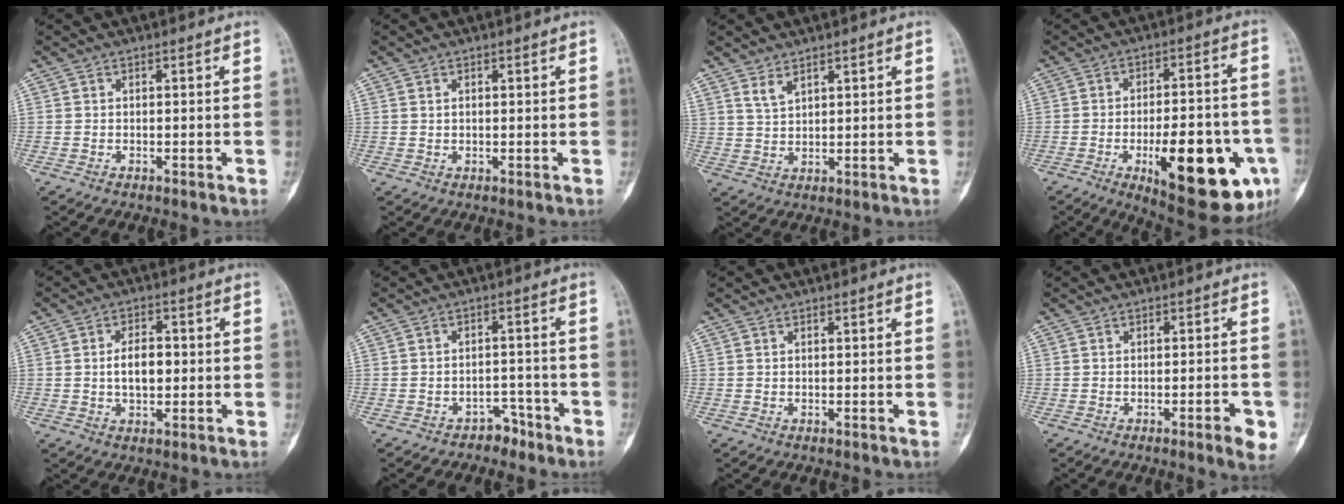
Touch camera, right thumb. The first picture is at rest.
{"total": 0.6, "force": [0.3, 0.3, 0.4], "torque": [-0.001, 0.005, 0.006]}
{"total": 3.0, "force": [2.2, 1.4, 1.4], "torque": [-0.014, -0.014, 0.050]}
{"total": 23.4, "force": [-8.1, 8.6, 20.2], "torque": [-0.237, 0.016, -0.096]}
{"total": 6.1, "force": [0.0, 3.7, 4.8], "torque": [-0.067, 0.008, 0.000]}
{"total": 3.6, "force": [-2.7, 2.3, 0.6], "torque": [0.009, 0.037, -0.036]}
{"total": 0.0}
{"total": 4.4, "force": [-1.9, 0.8, 3.9], "torque": [-0.046, 0.006, -0.024]}